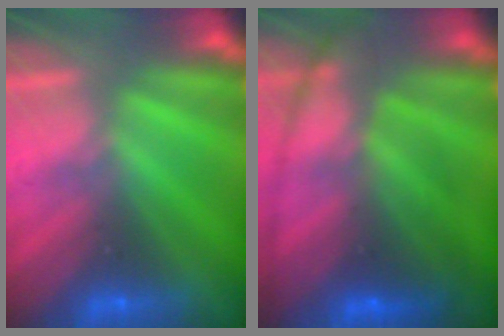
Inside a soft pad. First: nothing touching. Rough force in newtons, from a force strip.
{"total": 7.1}